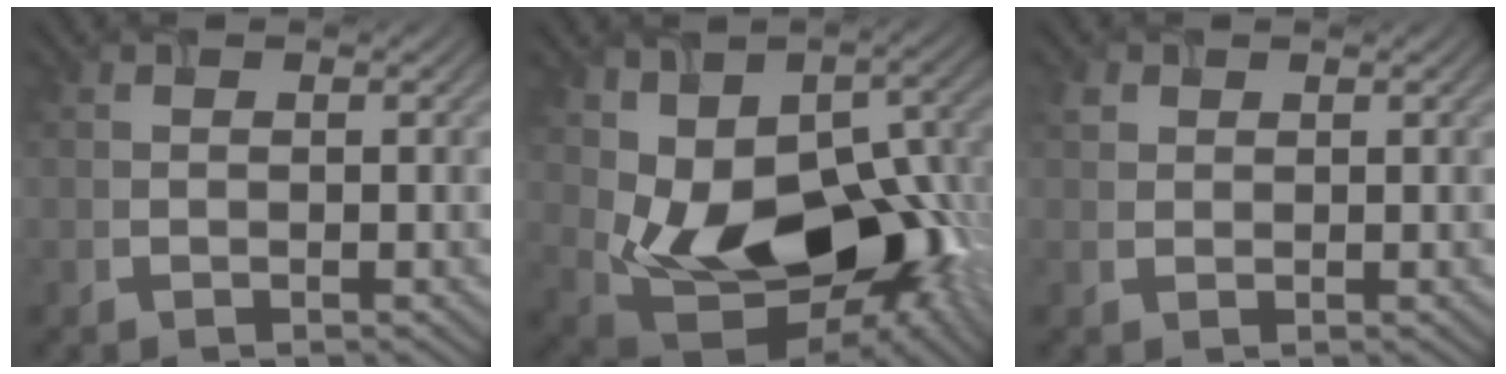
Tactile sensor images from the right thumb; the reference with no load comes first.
{"total": 15.9, "force": [-0.5, 9.7, 12.6], "torque": [-0.191, -0.038, 0.005]}
{"total": 1.0, "force": [0.6, 0.8, 0.2], "torque": [-0.004, -0.002, 0.012]}